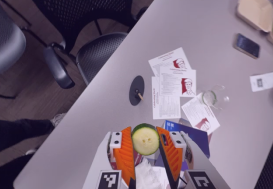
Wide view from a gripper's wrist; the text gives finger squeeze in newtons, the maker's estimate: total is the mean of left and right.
{"total": 9.3, "left": 8.9, "right": 9.6}